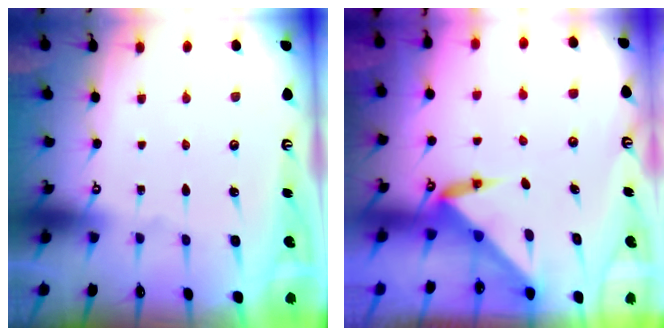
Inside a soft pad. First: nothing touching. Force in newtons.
{"total": 3.5, "press": 3.5, "slide": 0.2}